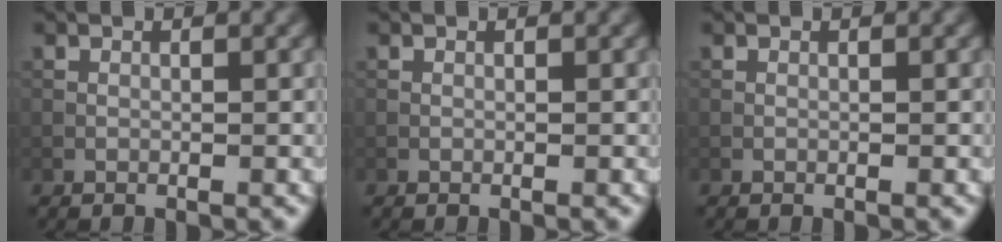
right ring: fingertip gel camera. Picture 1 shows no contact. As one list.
[{"total": 0.0}, {"total": 0.0}]